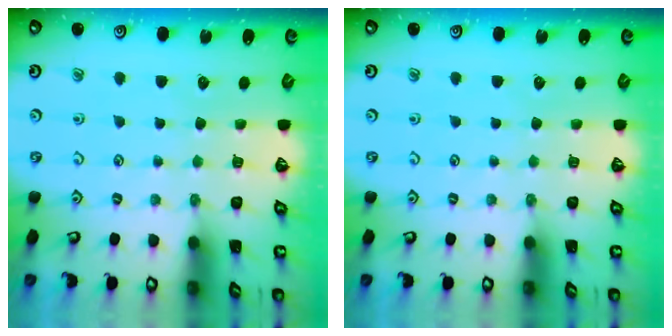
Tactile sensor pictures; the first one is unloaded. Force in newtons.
{"total": 0.0}